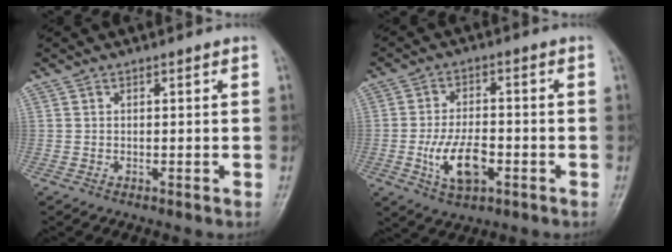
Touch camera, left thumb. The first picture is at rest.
{"total": 9.0, "force": [-2.7, 4.8, 7.2], "torque": [-0.127, 0.011, -0.047]}